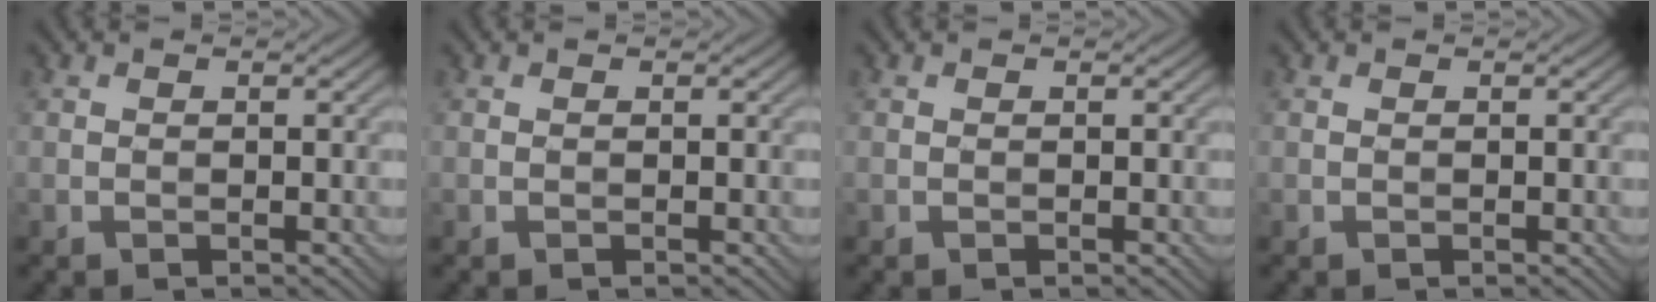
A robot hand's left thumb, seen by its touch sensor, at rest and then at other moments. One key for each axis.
{"total": 0.0}
{"total": 0.0}
{"total": 0.0}